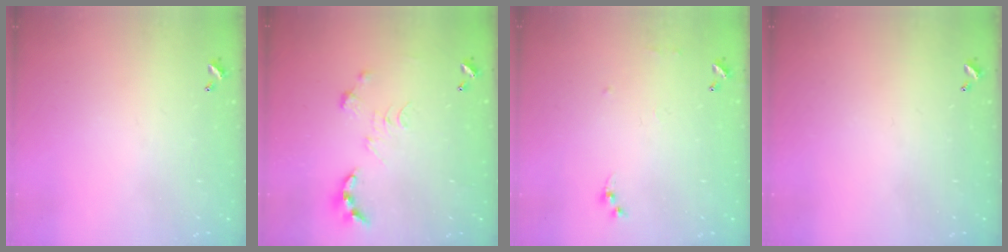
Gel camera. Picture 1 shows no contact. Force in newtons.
{"total": 0.0}
{"total": 6.4, "press": 6.4, "slide": 0.8}
{"total": 0.0}